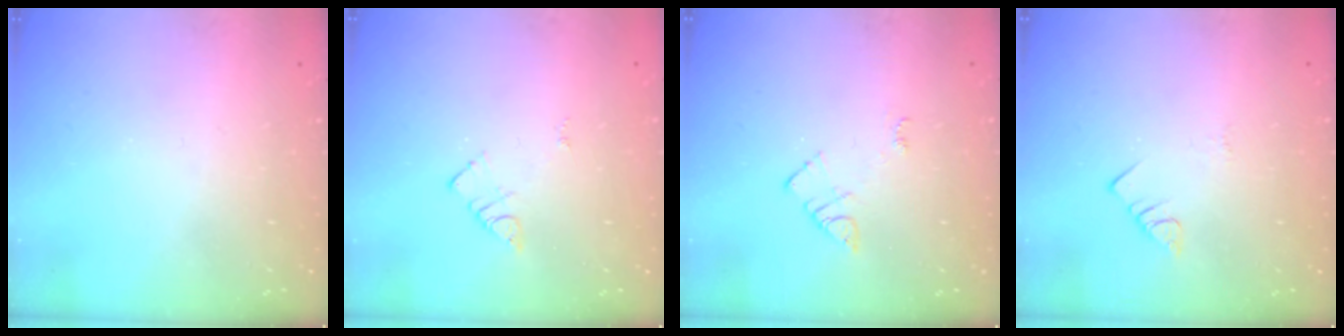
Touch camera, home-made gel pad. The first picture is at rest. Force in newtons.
{"total": 3.3, "press": 3.3, "slide": 0.4}
{"total": 5.6, "press": 5.5, "slide": 0.7}
{"total": 2.4, "press": 2.3, "slide": 0.4}